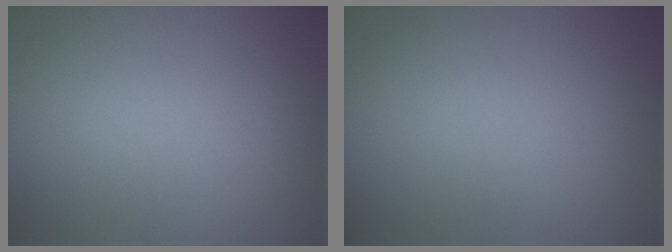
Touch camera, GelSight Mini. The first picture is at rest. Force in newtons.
{"total": 0.0}